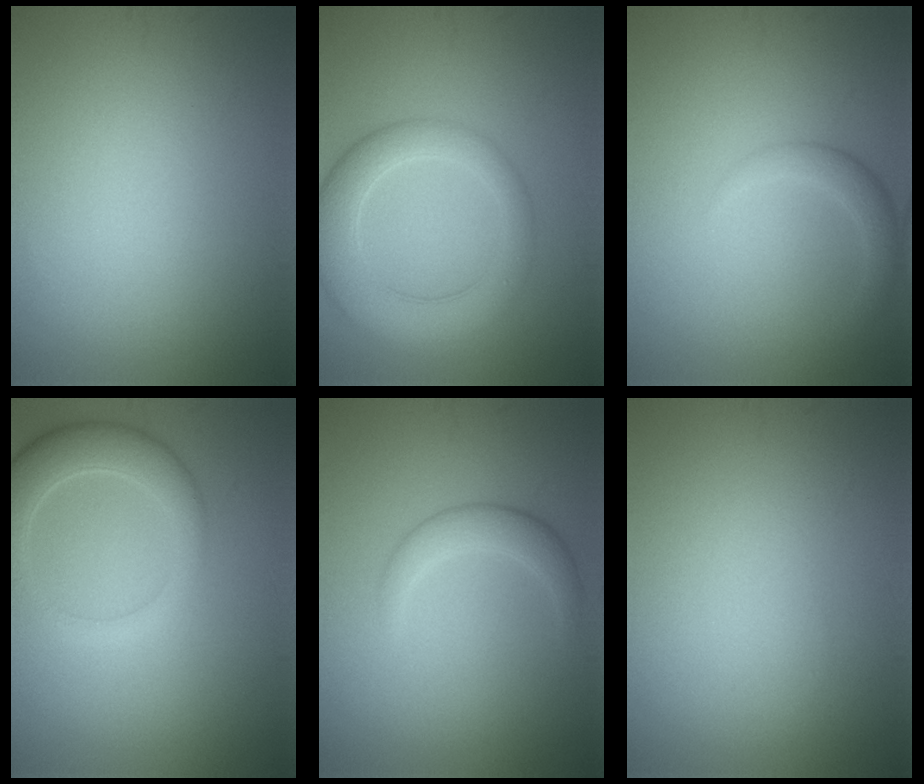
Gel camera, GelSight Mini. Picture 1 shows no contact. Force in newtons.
{"total": 5.7, "press": 5.7, "slide": 0.4}
{"total": 1.9, "press": 1.9, "slide": 0.1}
{"total": 4.6, "press": 4.6, "slide": 0.4}
{"total": 2.3, "press": 2.3, "slide": 0.1}
{"total": 0.0}